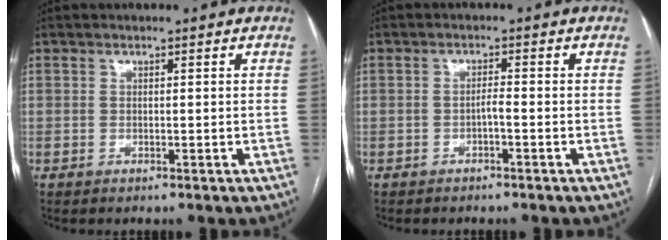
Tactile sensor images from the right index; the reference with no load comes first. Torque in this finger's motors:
{"motor_torque": [0.16, 0.10, 0.12, 0.02]}